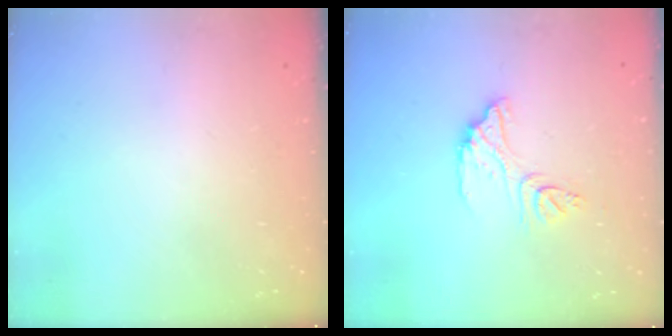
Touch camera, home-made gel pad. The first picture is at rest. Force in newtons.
{"total": 11.1, "press": 11.0, "slide": 1.0}